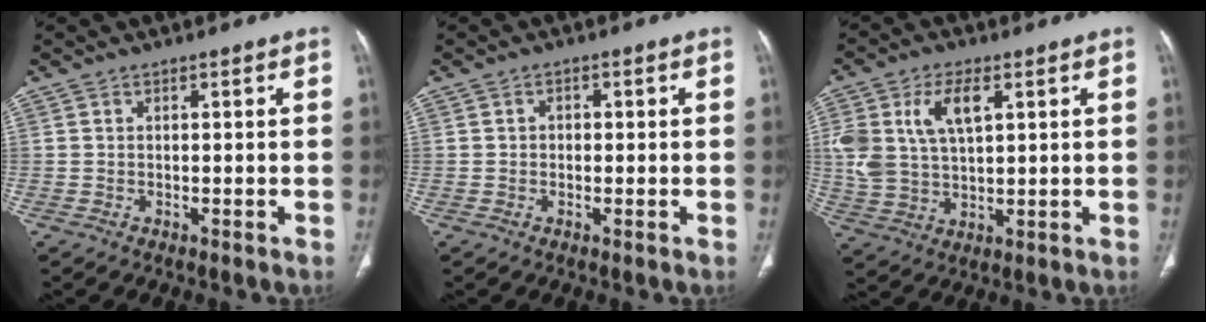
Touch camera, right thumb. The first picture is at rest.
{"total": 1.4, "force": [0.0, 1.2, 0.7], "torque": [-0.003, 0.004, -0.003]}
{"total": 11.6, "force": [3.9, 6.2, 8.9], "torque": [-0.185, 0.002, 0.082]}